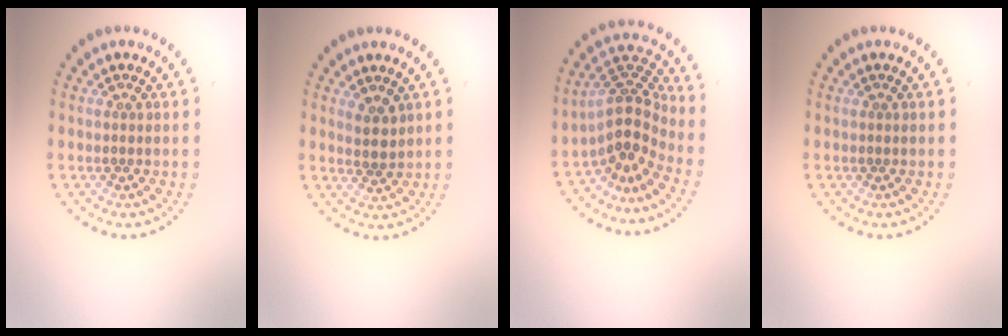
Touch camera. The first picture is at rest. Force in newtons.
{"total": 1.8, "press": 1.4, "slide": 1.1}
{"total": 3.9, "press": 2.7, "slide": 2.8}
{"total": 0.0}